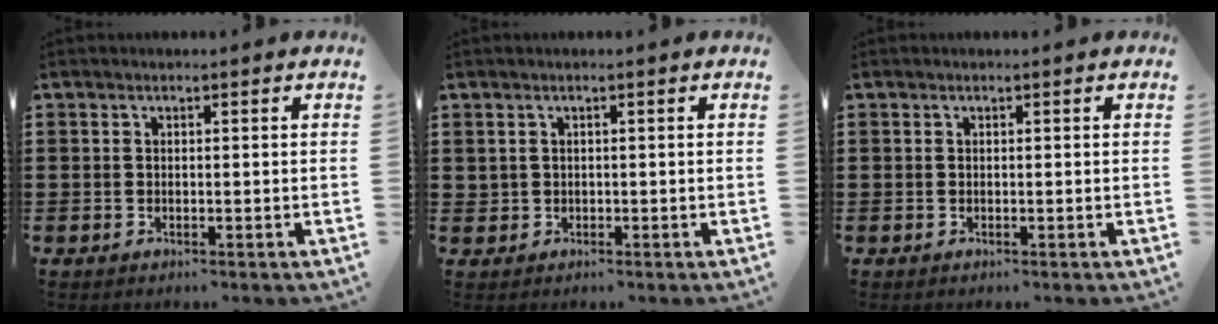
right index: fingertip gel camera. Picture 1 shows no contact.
{"total": 0.7, "force": [0.0, 0.7, 0.1], "torque": [-0.004, 0.004, -0.001]}
{"total": 0.0}